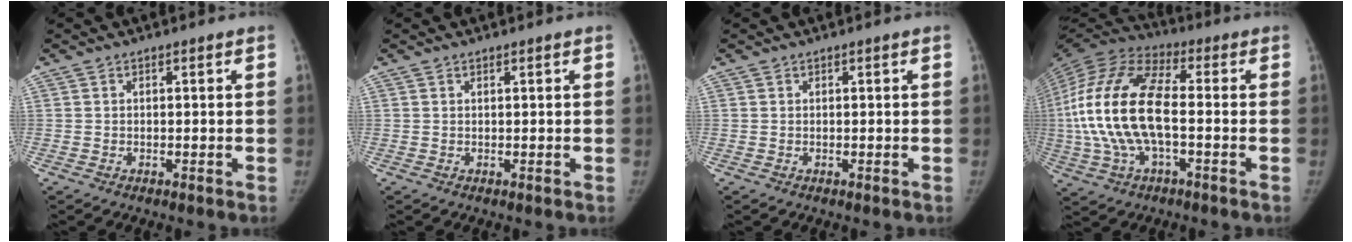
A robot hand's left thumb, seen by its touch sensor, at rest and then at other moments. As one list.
[{"total": 0.0}, {"total": 0.0}, {"total": 20.2, "force": [-1.5, 9.4, 17.8], "torque": [-0.384, 0.027, -0.030]}]